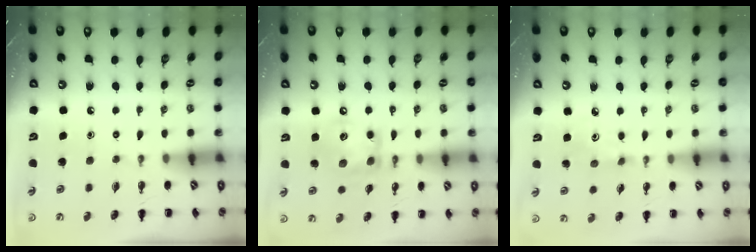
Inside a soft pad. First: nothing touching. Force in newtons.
{"total": 12.3, "press": 12.3, "slide": 1.2}
{"total": 3.8, "press": 3.7, "slide": 1.0}